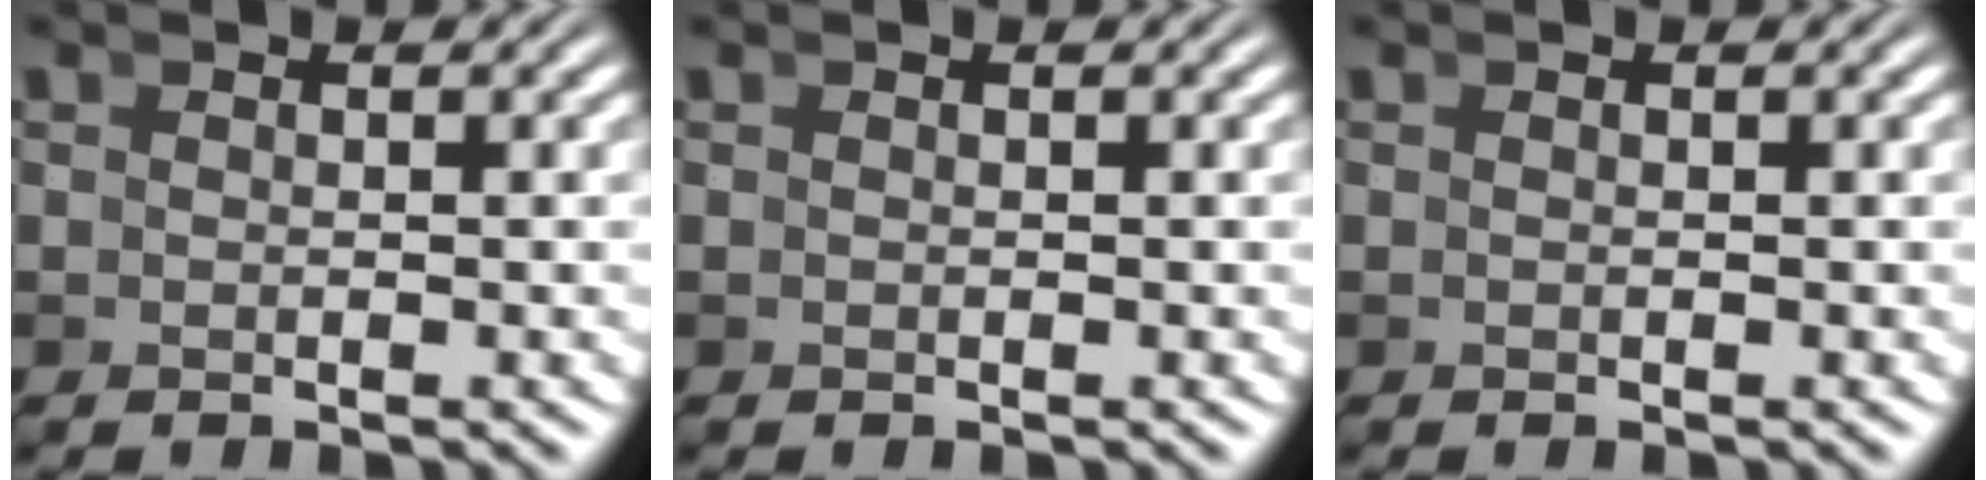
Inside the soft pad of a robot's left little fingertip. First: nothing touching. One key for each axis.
{"total": 0.0}
{"total": 0.0}